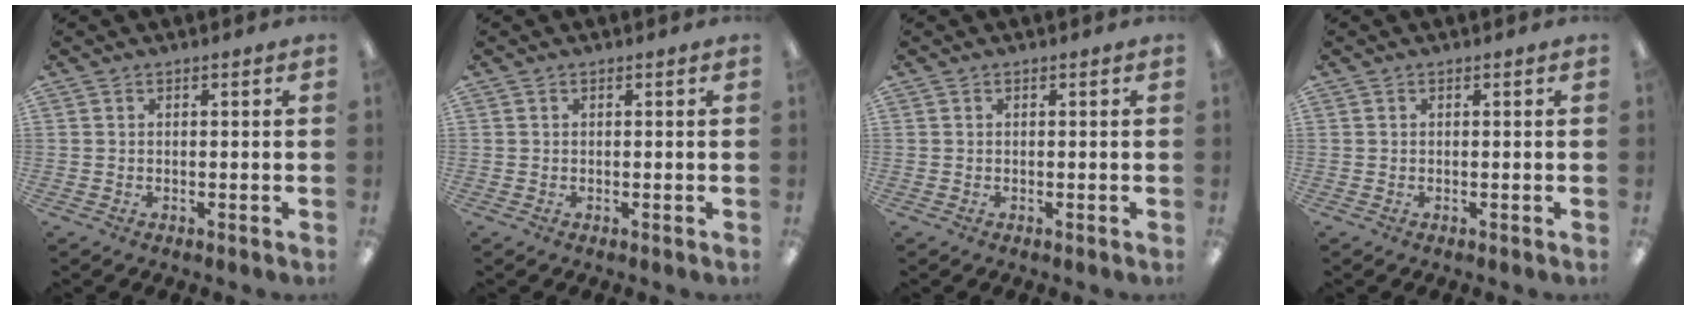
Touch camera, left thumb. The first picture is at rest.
{"total": 0.0}
{"total": 0.0}
{"total": 0.0}